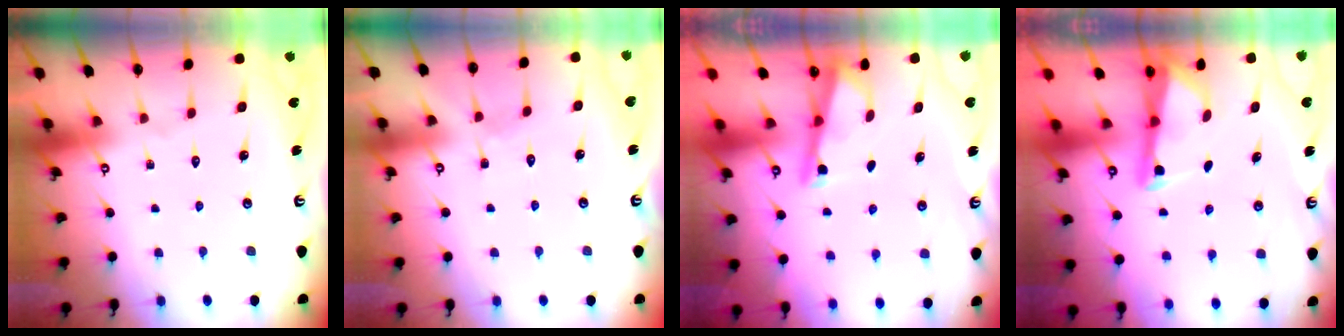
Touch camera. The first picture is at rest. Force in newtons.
{"total": 2.9, "press": 2.9, "slide": 0.4}
{"total": 2.5, "press": 2.5, "slide": 0.2}
{"total": 2.9, "press": 2.9, "slide": 0.3}